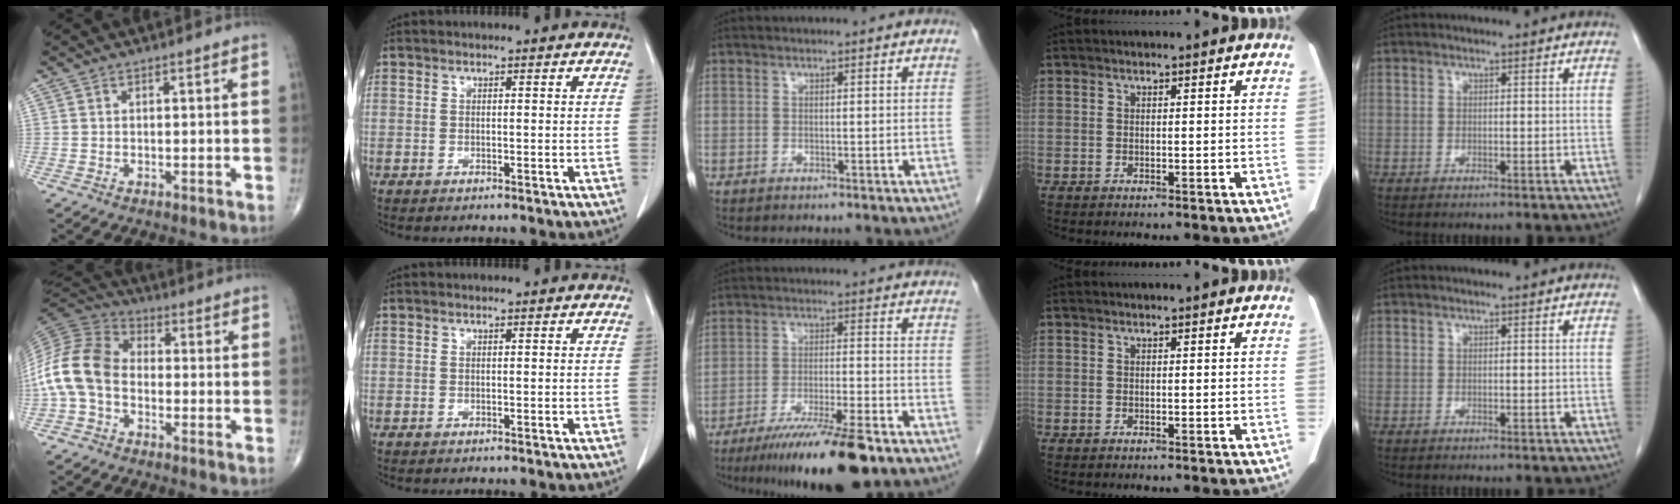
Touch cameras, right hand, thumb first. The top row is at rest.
{"thumb": {"total": 12.6, "force": [-2.4, 8.9, 8.7], "torque": [-0.175, 0.034, -0.061]}, "middle": {"total": 14.3, "force": [-10.3, 0.9, 9.8], "torque": [-0.153, -0.035, -0.169]}}